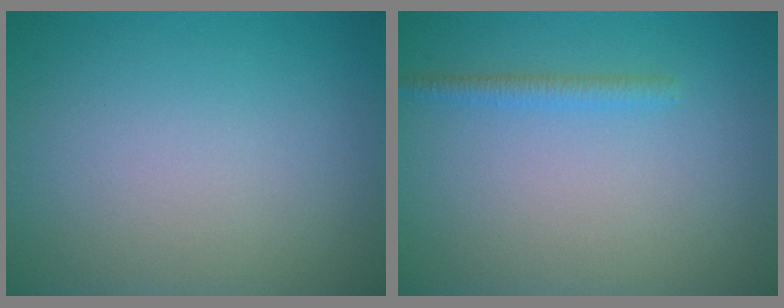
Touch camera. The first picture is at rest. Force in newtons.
{"total": 1.3, "press": 1.3, "slide": 0.1}